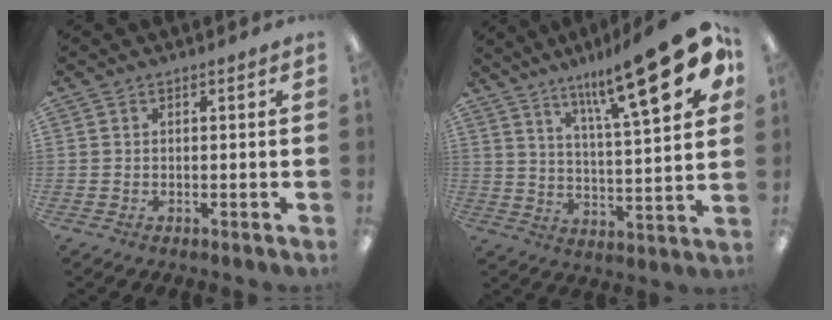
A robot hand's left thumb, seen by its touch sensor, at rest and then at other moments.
{"total": 21.6, "force": [13.2, 5.4, 16.1], "torque": [-0.233, -0.081, 0.201]}